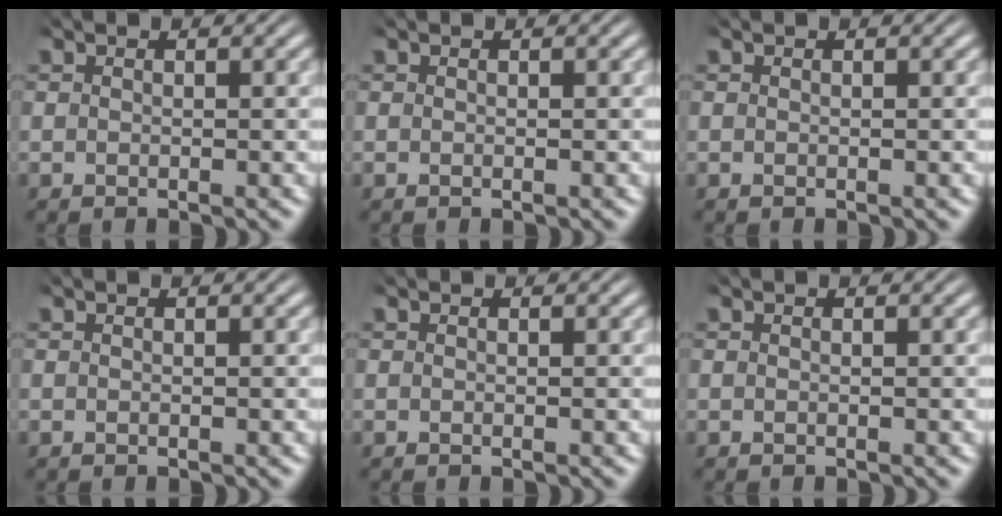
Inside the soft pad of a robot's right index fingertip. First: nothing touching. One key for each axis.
{"total": 0.0}
{"total": 0.0}
{"total": 0.0}
{"total": 0.0}
{"total": 0.0}